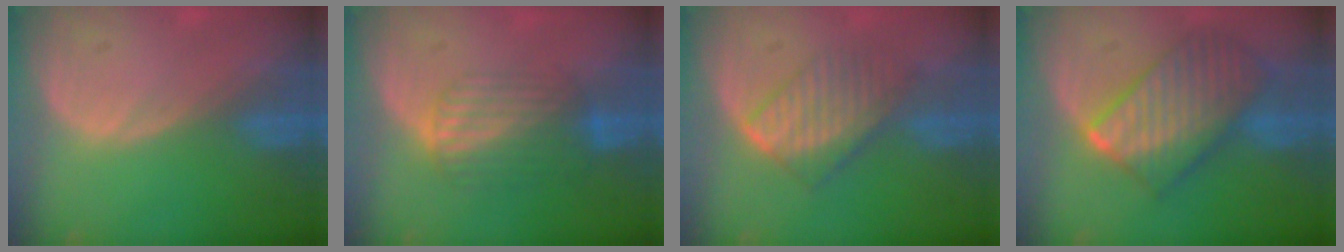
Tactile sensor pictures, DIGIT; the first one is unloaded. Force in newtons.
{"total": 7.0, "press": 5.8, "slide": 3.8}
{"total": 6.3, "press": 6.2, "slide": 1.5}
{"total": 10.2, "press": 10.2, "slide": 0.7}